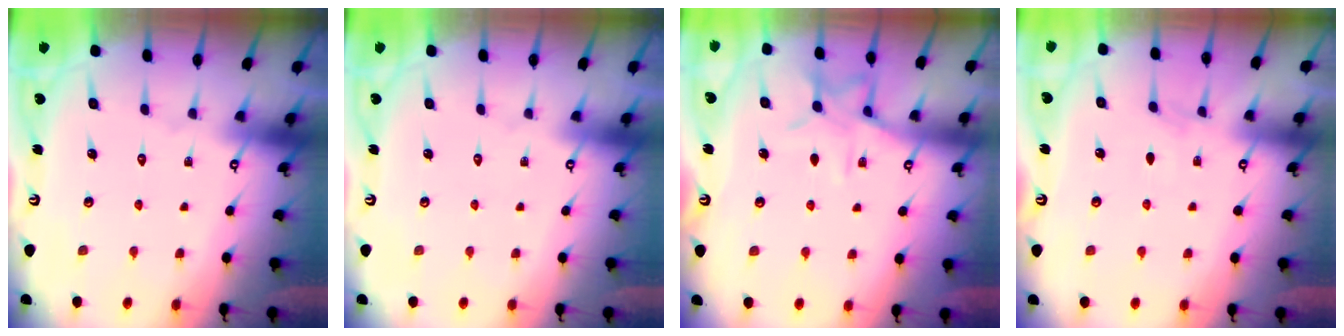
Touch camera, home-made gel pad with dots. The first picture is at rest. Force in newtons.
{"total": 0.0}
{"total": 10.0, "press": 10.0, "slide": 0.8}
{"total": 2.8, "press": 2.8, "slide": 0.5}